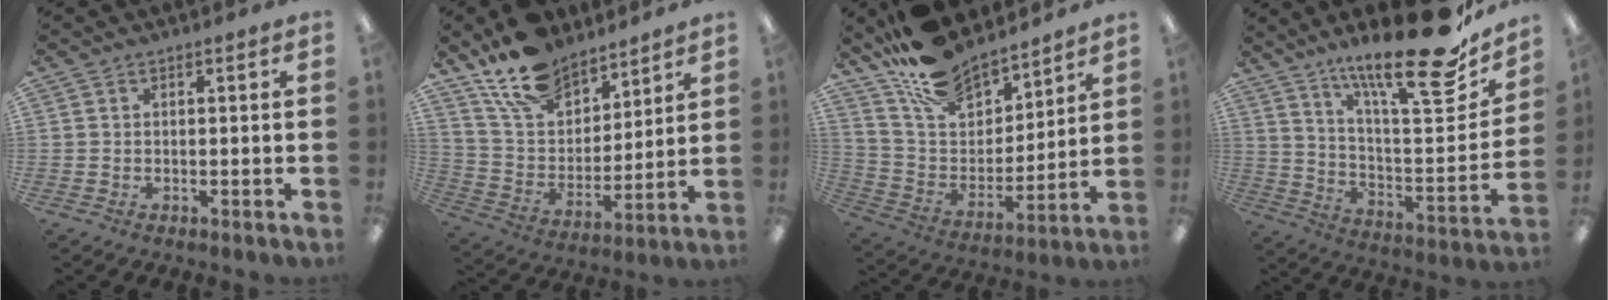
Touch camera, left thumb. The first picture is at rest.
{"total": 15.7, "force": [12.9, 7.4, 5.0], "torque": [-0.112, -0.080, 0.243]}
{"total": 16.3, "force": [14.1, 6.6, 4.9], "torque": [-0.120, -0.098, 0.260]}
{"total": 23.9, "force": [18.5, 4.6, 14.6], "torque": [-0.224, -0.133, 0.295]}